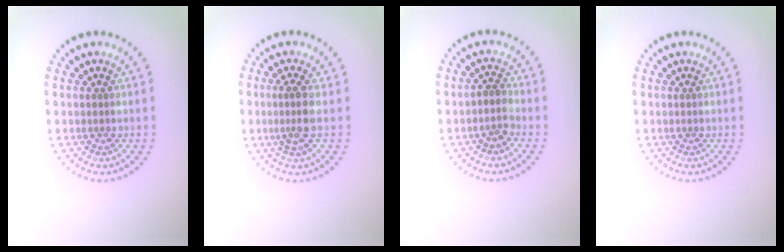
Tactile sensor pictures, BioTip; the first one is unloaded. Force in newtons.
{"total": 2.2, "press": 1.9, "slide": 1.2}
{"total": 1.5, "press": 1.2, "slide": 0.9}
{"total": 0.0}